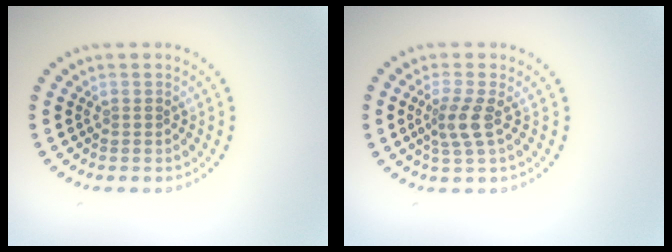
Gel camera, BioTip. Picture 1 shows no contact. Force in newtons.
{"total": 2.4, "press": 1.9, "slide": 1.5}